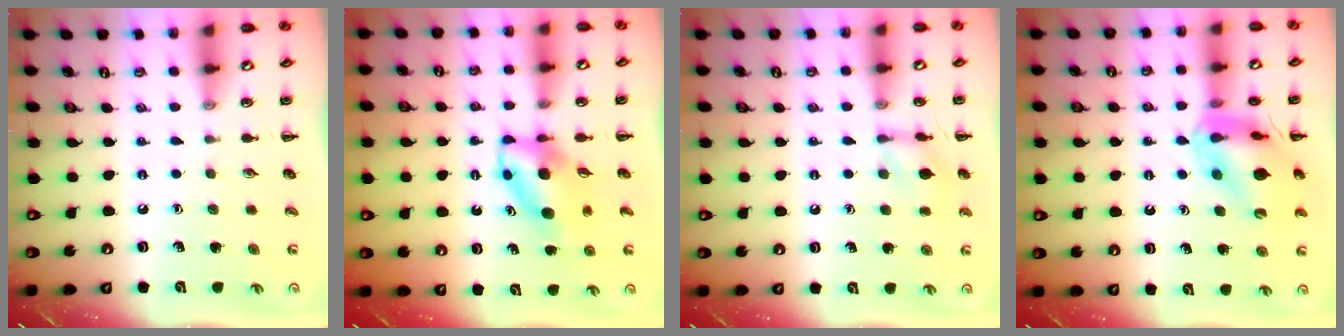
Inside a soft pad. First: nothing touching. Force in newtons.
{"total": 6.5, "press": 6.4, "slide": 1.4}
{"total": 8.3, "press": 8.2, "slide": 1.2}
{"total": 15.7, "press": 15.5, "slide": 2.5}